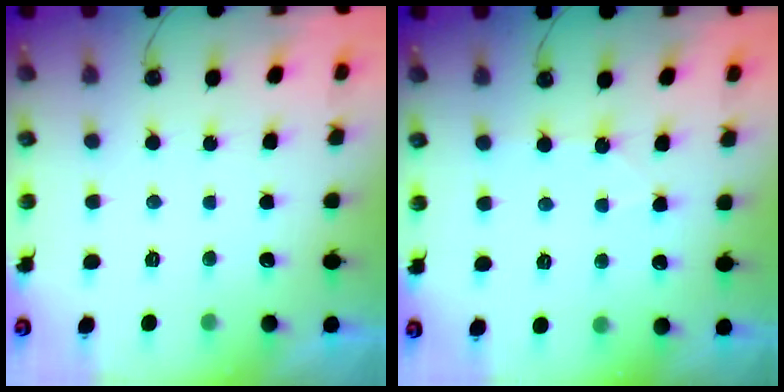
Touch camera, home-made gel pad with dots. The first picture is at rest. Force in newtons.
{"total": 3.9, "press": 3.8, "slide": 0.7}